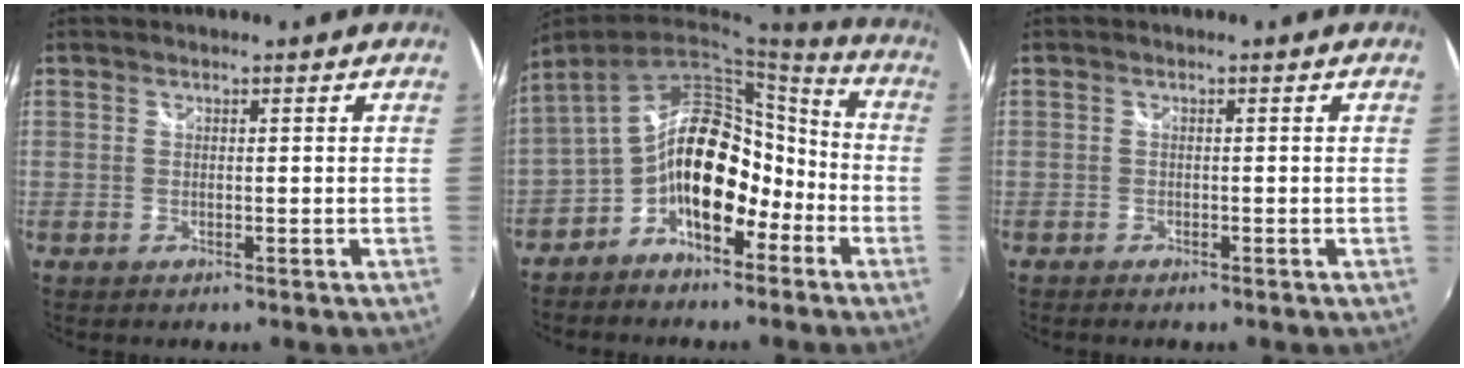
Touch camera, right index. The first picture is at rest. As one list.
[{"total": 13.0, "force": [-6.1, 7.3, 8.9], "torque": [-0.135, 0.033, -0.101]}, {"total": 1.2, "force": [-1.0, 0.5, 0.4], "torque": [-0.012, -0.006, -0.019]}]